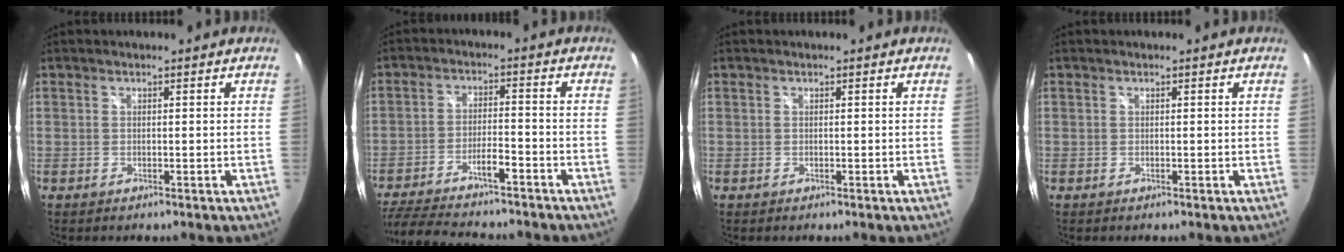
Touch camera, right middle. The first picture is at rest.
{"total": 15.8, "force": [-13.5, 2.7, 7.7], "torque": [-0.161, -0.008, -0.217]}
{"total": 0.0}
{"total": 0.0}